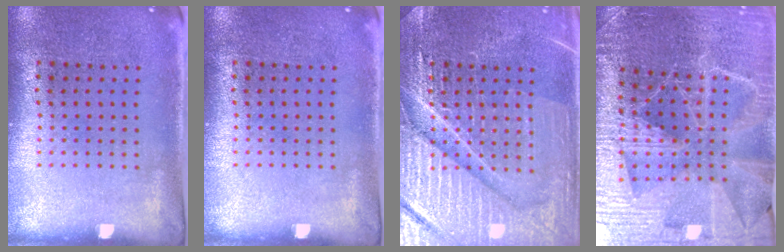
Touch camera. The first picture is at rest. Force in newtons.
{"total": 0.0}
{"total": 7.5, "press": 7.4, "slide": 0.9}
{"total": 4.6, "press": 4.4, "slide": 1.5}